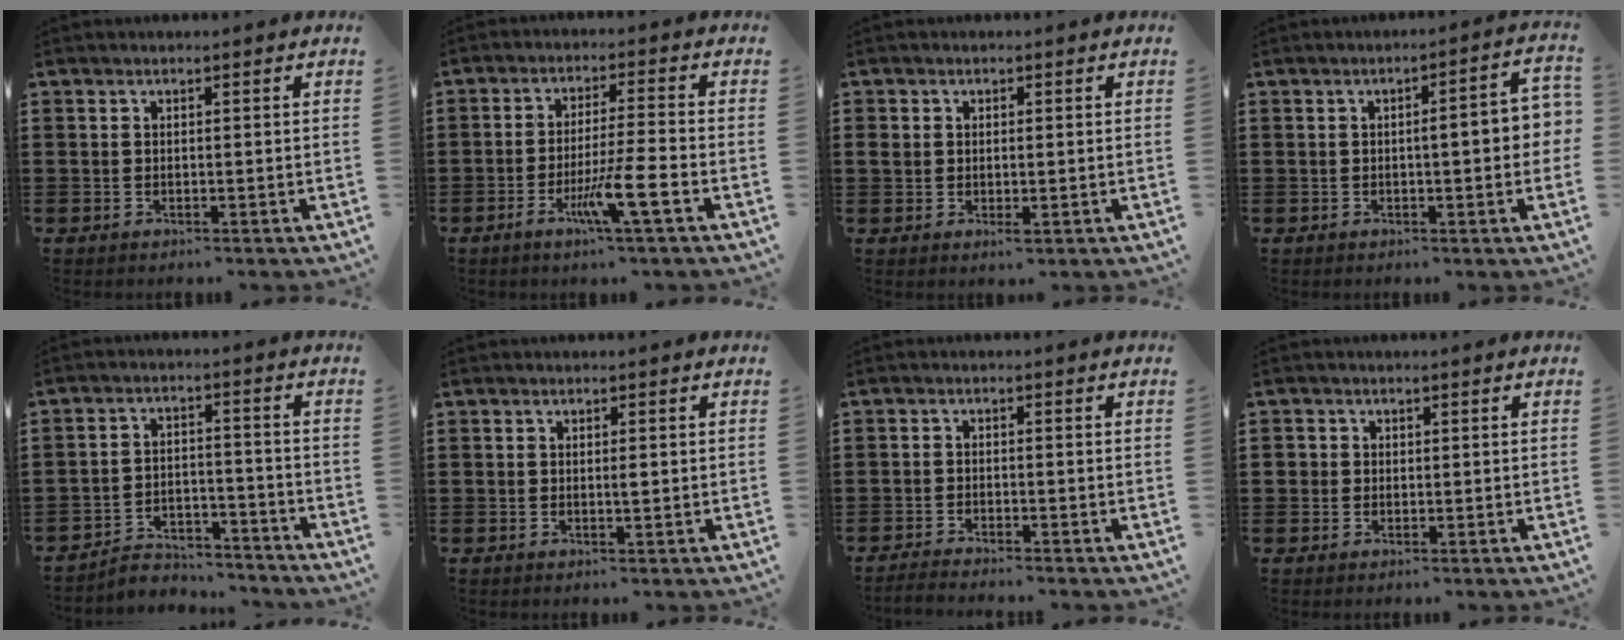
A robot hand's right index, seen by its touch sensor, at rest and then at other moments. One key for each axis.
{"total": 7.8, "fx": -3.7, "fy": 0.1, "fz": 6.9, "tx": -0.123, "ty": -0.012, "tz": -0.065}
{"total": 1.8, "fx": 0.0, "fy": 1.3, "fz": 1.3, "tx": -0.026, "ty": 0.005, "tz": -0.001}
{"total": 4.4, "fx": -0.4, "fy": 0.6, "fz": 4.3, "tx": -0.065, "ty": -0.001, "tz": -0.010}
{"total": 4.2, "fx": -4.1, "fy": 1.1, "fz": 0.5, "tx": -0.014, "ty": 0.010, "tz": -0.084}
{"total": 1.0, "fx": 0.2, "fy": 0.3, "fz": 1.0, "tx": -0.019, "ty": 0.002, "tz": 0.002}
{"total": 1.8, "fx": -1.8, "fy": -0.1, "fz": 0.0, "tx": -0.002, "ty": 0.002, "tz": -0.039}
{"total": 1.2, "fx": 0.3, "fy": 1.1, "fz": 0.3, "tx": -0.010, "ty": 0.003, "tz": 0.005}